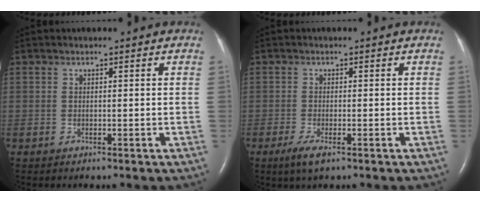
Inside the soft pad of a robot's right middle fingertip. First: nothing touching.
{"total": 3.0, "force": [-1.7, 0.7, 2.3], "torque": [-0.056, -0.008, -0.033]}